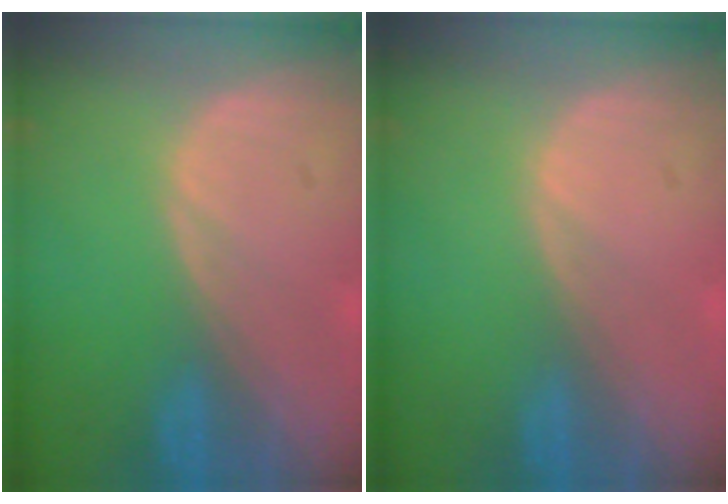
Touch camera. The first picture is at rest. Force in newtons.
{"total": 0.0}